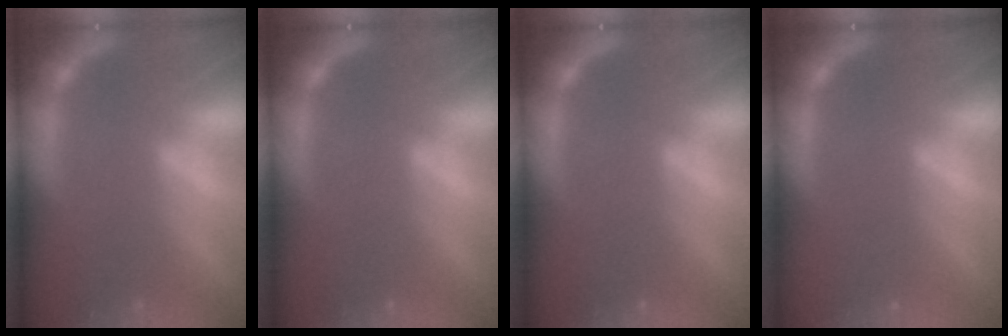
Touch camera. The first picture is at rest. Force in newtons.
{"total": 0.0}
{"total": 0.0}
{"total": 0.0}